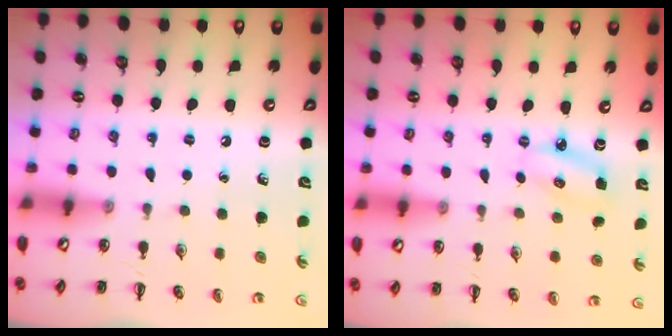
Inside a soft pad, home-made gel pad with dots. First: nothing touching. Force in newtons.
{"total": 4.8, "press": 4.7, "slide": 1.1}